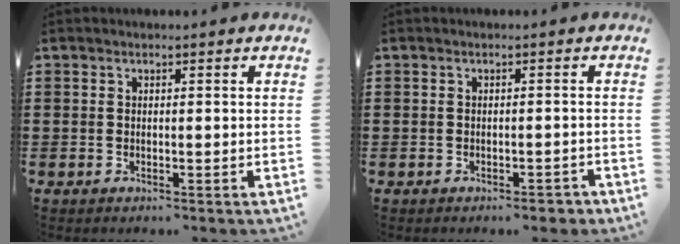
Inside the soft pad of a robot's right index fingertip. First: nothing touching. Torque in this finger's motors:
{"motor_torque": [0.15, 0.00, 0.01, 0.00]}